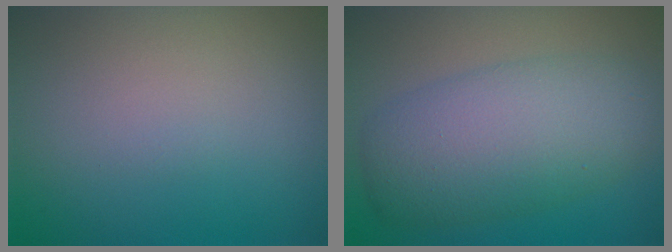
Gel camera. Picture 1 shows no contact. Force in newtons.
{"total": 7.5, "press": 7.5, "slide": 0.2}